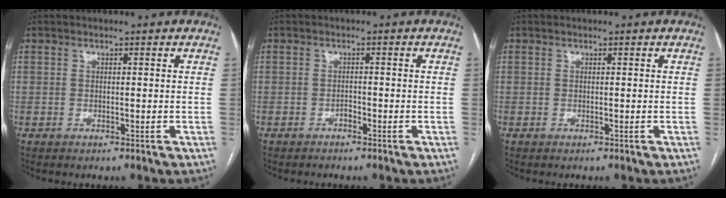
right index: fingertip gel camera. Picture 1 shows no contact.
{"total": 0.9, "force": [-0.8, 0.4, 0.3], "torque": [-0.005, 0.002, -0.016]}
{"total": 0.0}